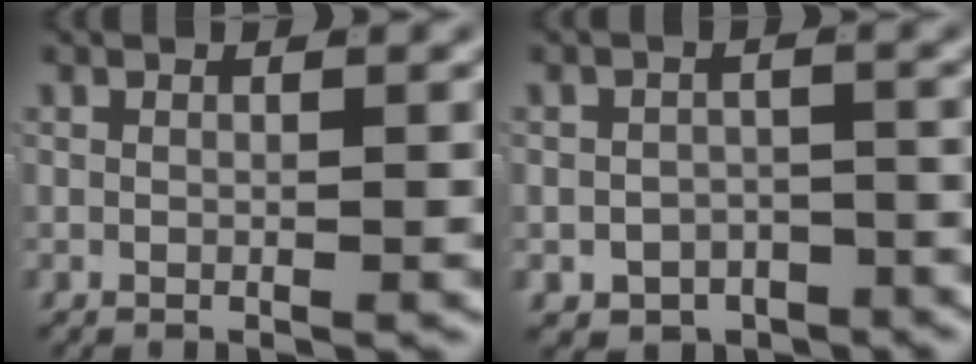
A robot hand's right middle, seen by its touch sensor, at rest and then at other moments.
{"total": 6.4, "force": [-5.1, 3.7, 1.0], "torque": [0.016, -0.016, -0.082]}